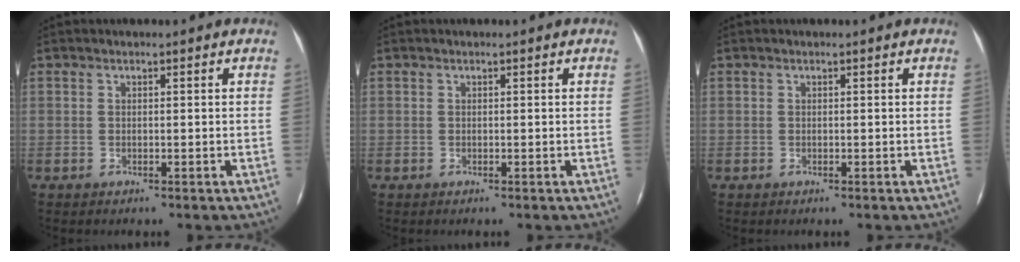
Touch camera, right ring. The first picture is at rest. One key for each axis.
{"total": 0.0}
{"total": 0.0}